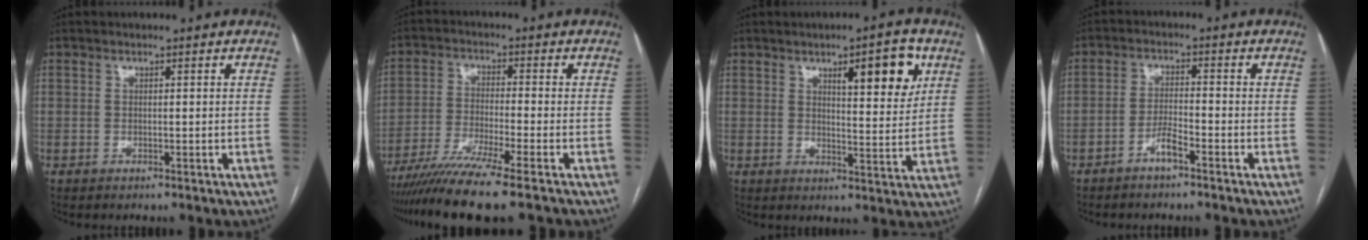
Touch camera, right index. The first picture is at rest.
{"total": 10.8, "force": [-8.4, -1.3, 6.6], "torque": [-0.110, -0.032, -0.142]}
{"total": 9.1, "force": [4.3, 1.9, 7.7], "torque": [-0.106, -0.003, 0.059]}
{"total": 3.3, "force": [-2.4, 0.3, 2.3], "torque": [-0.046, 0.004, -0.045]}